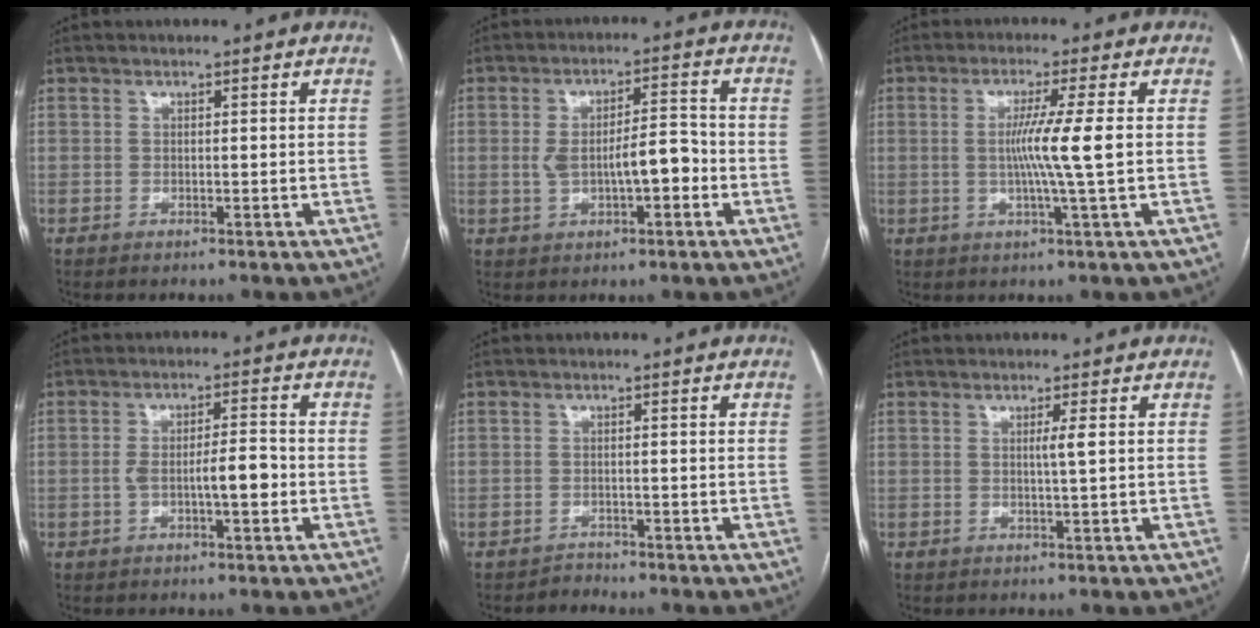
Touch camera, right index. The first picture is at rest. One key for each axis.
{"total": 7.4, "fx": -1.2, "fy": 2.5, "fz": 6.8, "tx": -0.120, "ty": 0.022, "tz": -0.014}
{"total": 6.6, "fx": 0.1, "fy": -1.7, "fz": 6.3, "tx": -0.114, "ty": -0.008, "tz": 0.002}
{"total": 5.5, "fx": -1.2, "fy": 1.1, "fz": 5.2, "tx": -0.096, "ty": 0.011, "tz": -0.017}
{"total": 1.2, "fx": -1.1, "fy": 0.2, "fz": -0.6, "tx": 0.016, "ty": -0.005, "tz": -0.020}
{"total": 1.6, "fx": 0.4, "fy": -0.4, "fz": 1.5, "tx": -0.027, "ty": -0.003, "tz": 0.007}